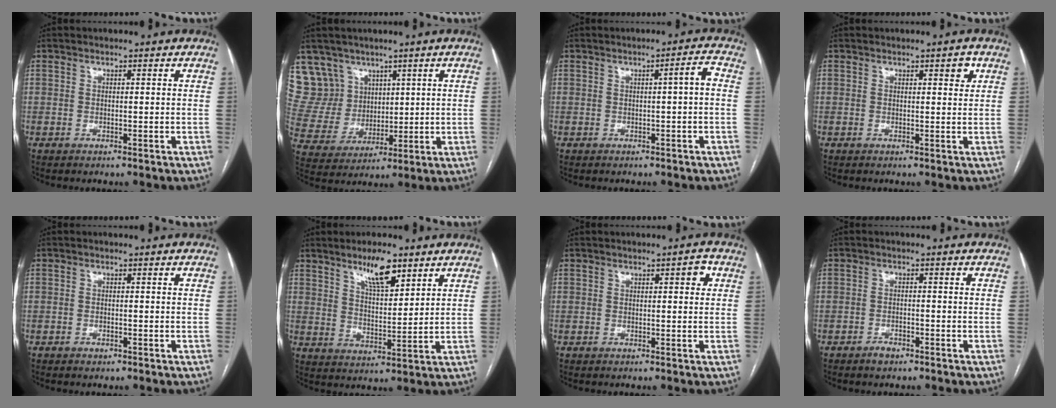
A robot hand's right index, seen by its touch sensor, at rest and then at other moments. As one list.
[{"total": 10.0, "force": [6.5, 7.7, 0.5], "torque": [-0.022, 0.035, 0.145]}, {"total": 2.3, "force": [-0.1, 0.0, 2.3], "torque": [-0.031, 0.006, 0.000]}, {"total": 1.9, "force": [1.0, 0.5, 1.5], "torque": [-0.019, 0.001, 0.012]}, {"total": 0.7, "force": [-0.5, 0.3, 0.4], "torque": [-0.009, 0.000, -0.005]}, {"total": 7.7, "force": [5.3, 2.1, 5.3], "torque": [-0.095, -0.002, 0.096]}, {"total": 2.0, "force": [0.7, 0.6, 1.7], "torque": [-0.020, 0.004, 0.008]}, {"total": 1.9, "force": [-1.5, 0.8, 0.8], "torque": [-0.017, 0.001, -0.022]}]